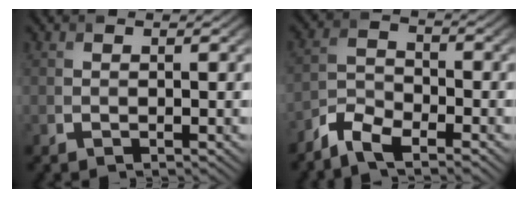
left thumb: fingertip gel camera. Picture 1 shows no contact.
{"total": 5.0, "force": [-4.1, 1.6, 2.5], "torque": [-0.056, -0.007, -0.092]}